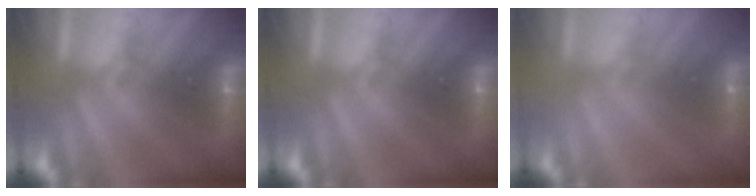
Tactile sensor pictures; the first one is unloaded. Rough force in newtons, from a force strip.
{"total": 0.0}
{"total": 3.0}